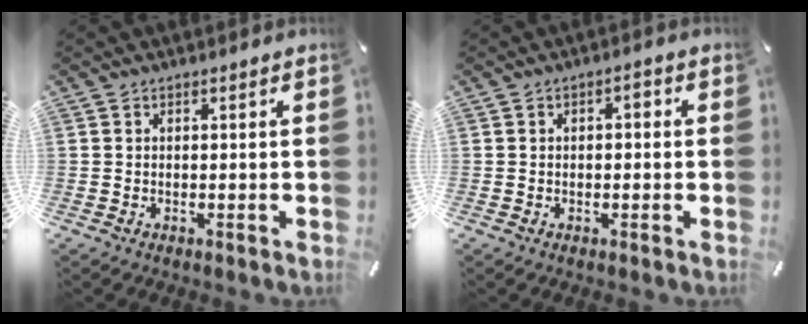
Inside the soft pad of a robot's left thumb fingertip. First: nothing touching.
{"total": 2.0, "force": [-0.2, 1.2, 1.6], "torque": [-0.023, 0.005, -0.009]}